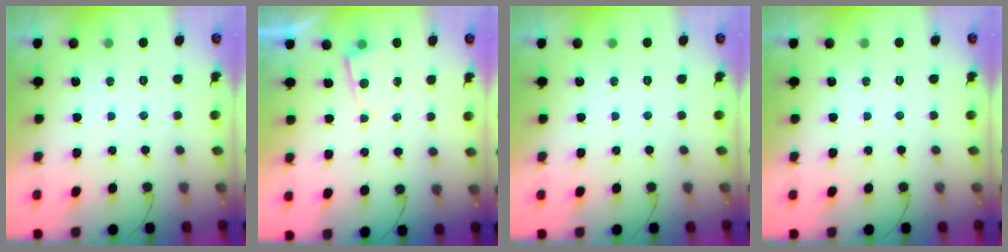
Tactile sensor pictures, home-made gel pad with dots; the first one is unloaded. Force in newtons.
{"total": 2.5, "press": 2.4, "slide": 0.4}
{"total": 0.0}
{"total": 0.0}